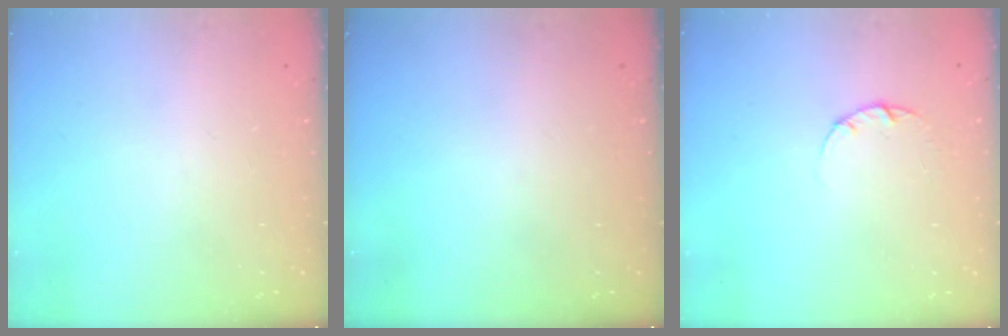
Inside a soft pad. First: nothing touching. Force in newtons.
{"total": 0.0}
{"total": 2.2, "press": 2.2, "slide": 0.3}